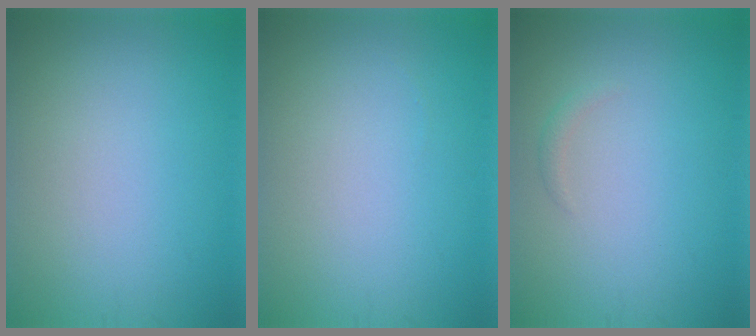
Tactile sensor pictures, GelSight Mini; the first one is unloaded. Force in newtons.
{"total": 0.0}
{"total": 0.7, "press": 0.7, "slide": 0.1}